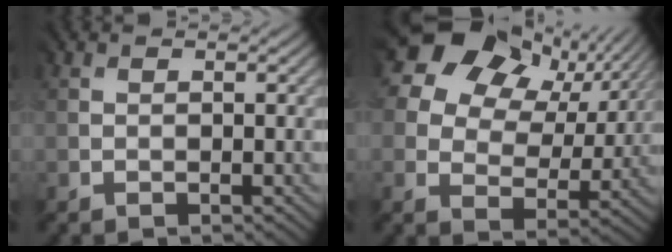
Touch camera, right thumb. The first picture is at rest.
{"total": 15.3, "force": [8.1, 10.3, 7.8], "torque": [-0.167, 0.050, 0.140]}